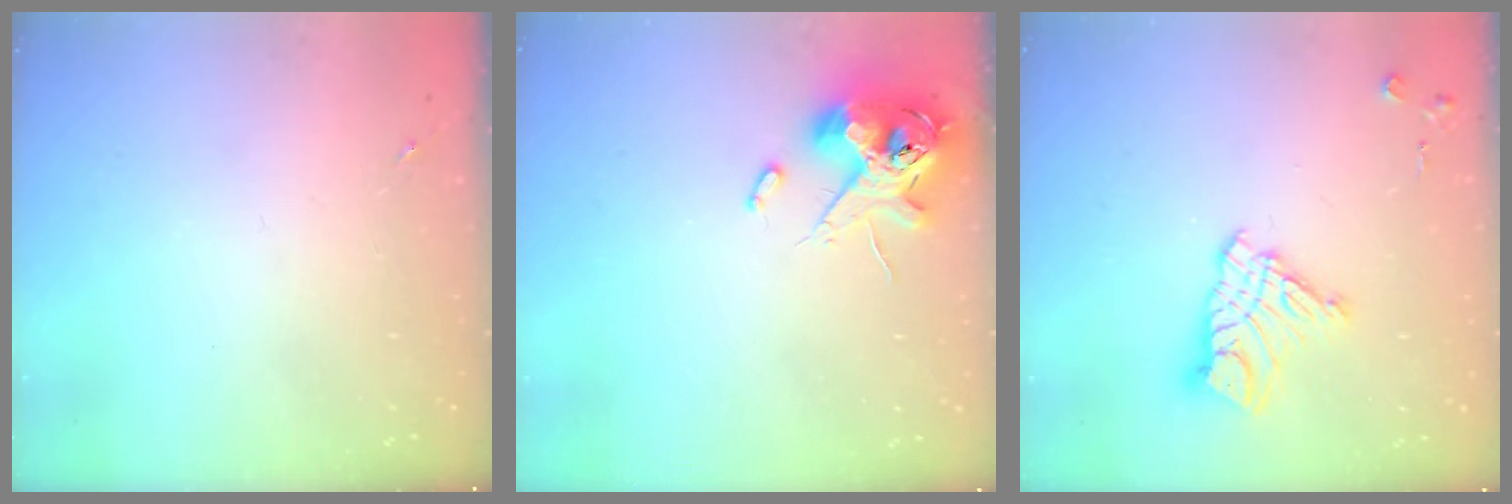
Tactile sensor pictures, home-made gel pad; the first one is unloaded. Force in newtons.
{"total": 13.2, "press": 13.0, "slide": 2.3}
{"total": 11.6, "press": 11.6, "slide": 1.0}